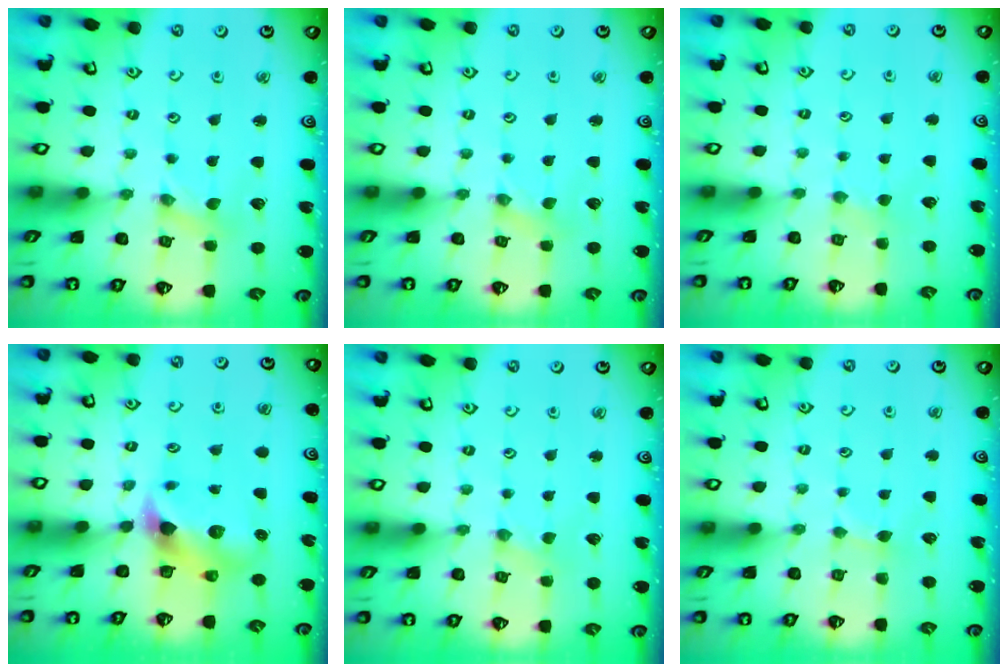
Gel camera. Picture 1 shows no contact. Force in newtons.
{"total": 0.0}
{"total": 1.7, "press": 1.6, "slide": 0.4}
{"total": 7.3, "press": 7.2, "slide": 1.2}
{"total": 0.0}
{"total": 1.3, "press": 1.3, "slide": 0.2}